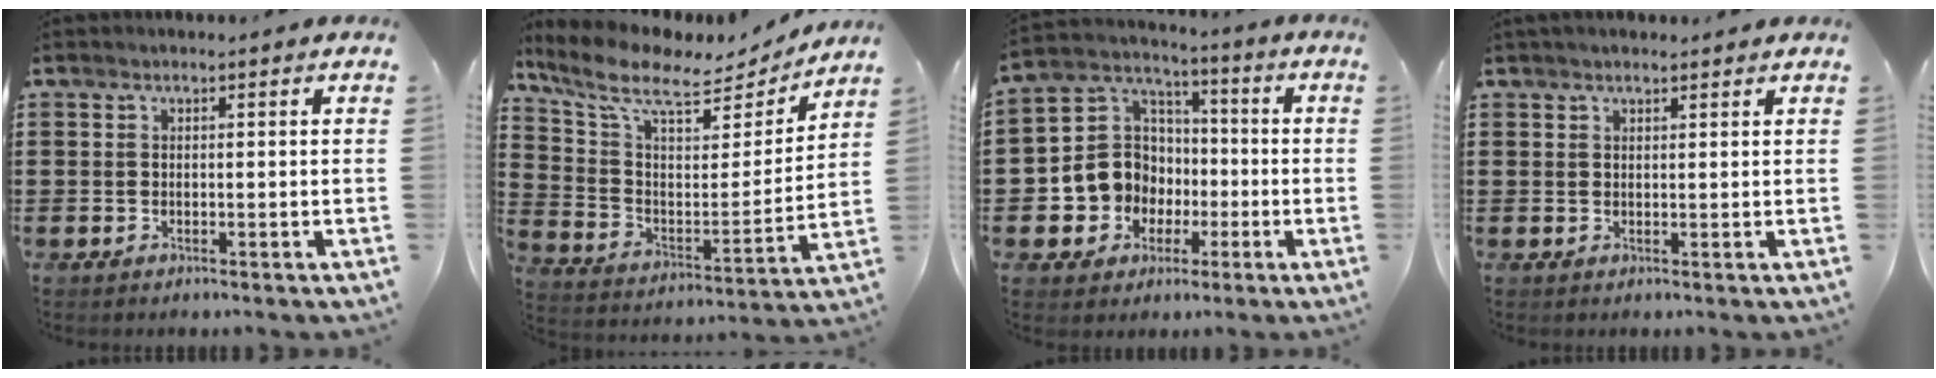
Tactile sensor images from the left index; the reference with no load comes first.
{"total": 9.3, "force": [7.3, 2.7, 5.2], "torque": [-0.136, -0.043, 0.120]}
{"total": 9.5, "force": [-1.8, 9.1, 2.1], "torque": [-0.101, 0.003, -0.033]}
{"total": 1.2, "force": [1.1, 0.3, 0.5], "torque": [-0.011, 0.002, 0.020]}